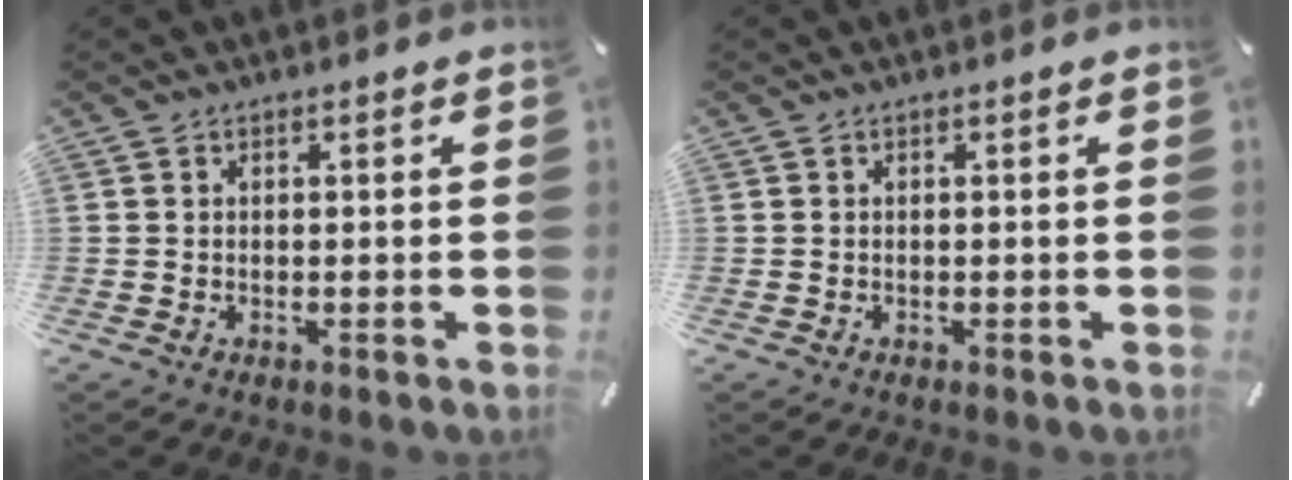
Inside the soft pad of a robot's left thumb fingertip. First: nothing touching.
{"total": 0.0}